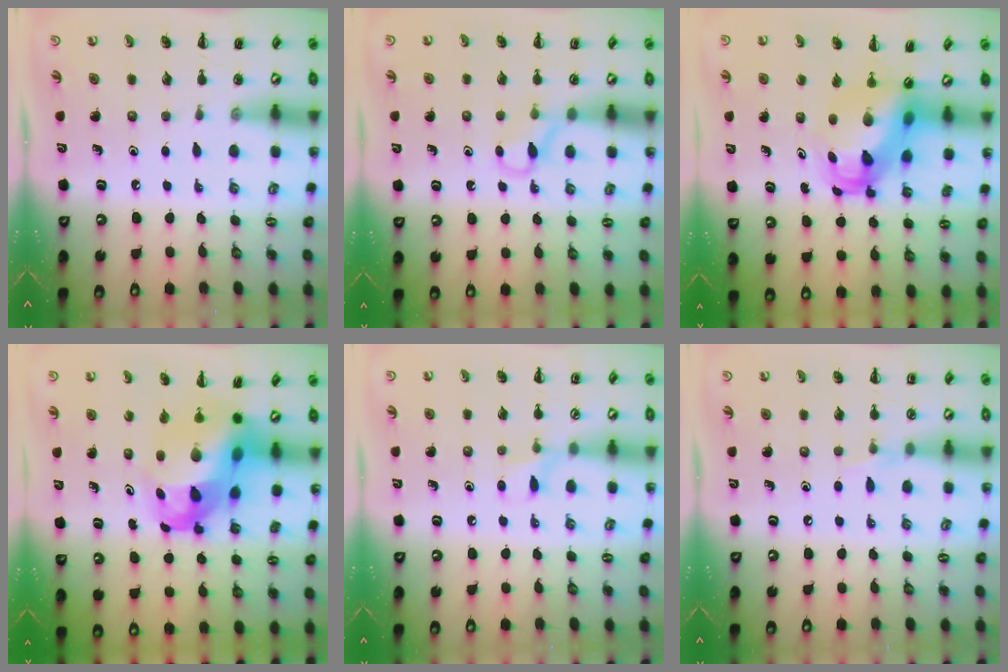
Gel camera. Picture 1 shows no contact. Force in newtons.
{"total": 4.0, "press": 3.8, "slide": 1.3}
{"total": 5.5, "press": 5.3, "slide": 1.5}
{"total": 10.8, "press": 10.4, "slide": 2.9}
{"total": 5.6, "press": 5.2, "slide": 1.9}
{"total": 4.8, "press": 4.5, "slide": 1.6}